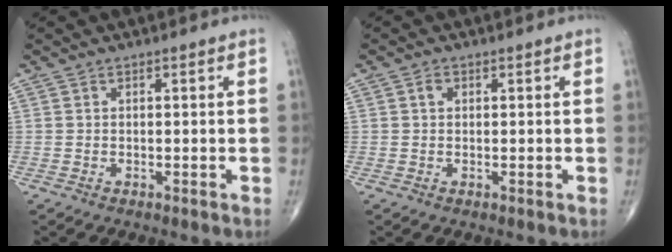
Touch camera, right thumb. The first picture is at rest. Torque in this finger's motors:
{"motor_torque": [-0.25, 0.17, 0.10, -0.09, 0.00]}